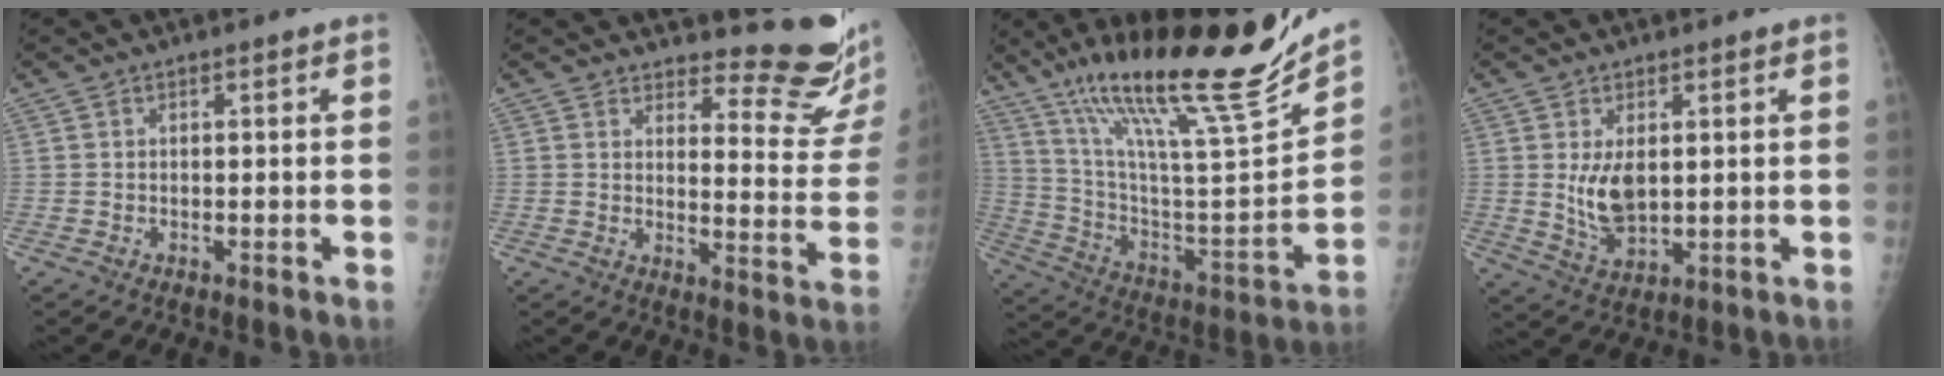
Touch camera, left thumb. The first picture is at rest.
{"total": 13.9, "force": [13.1, 2.6, 3.6], "torque": [-0.017, -0.155, 0.146]}
{"total": 27.7, "force": [20.9, 3.5, 17.9], "torque": [-0.272, -0.085, 0.354]}
{"total": 6.5, "force": [1.3, 3.6, 5.3], "torque": [-0.089, -0.020, 0.035]}